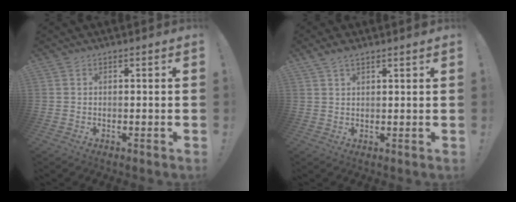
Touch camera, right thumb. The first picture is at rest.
{"total": 3.1, "force": [2.5, 0.8, 1.8], "torque": [-0.034, -0.011, 0.044]}